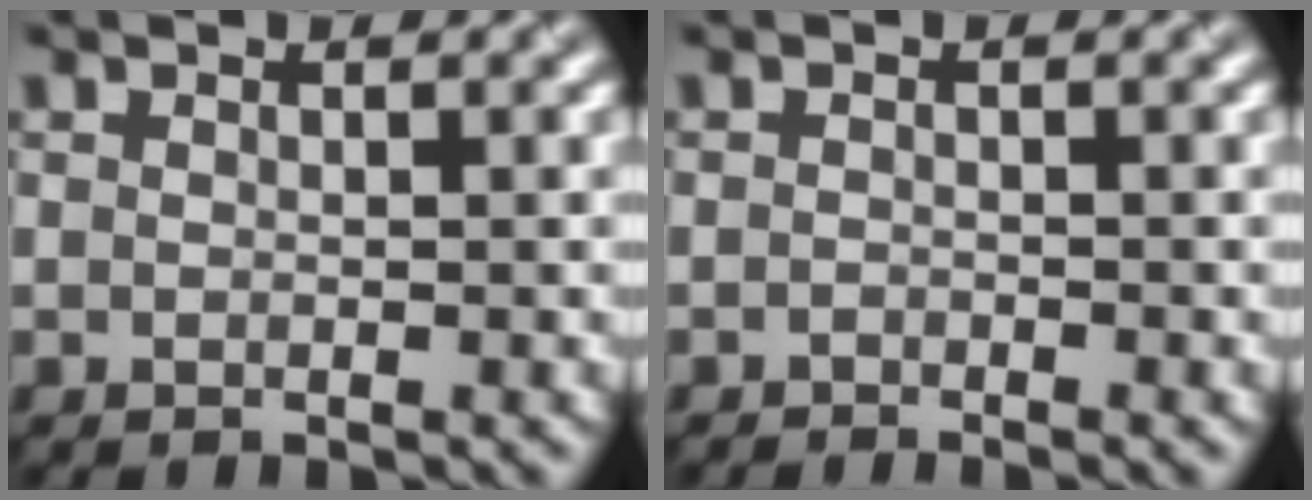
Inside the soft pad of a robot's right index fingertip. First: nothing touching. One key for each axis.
{"total": 1.1, "fx": -1.1, "fy": -0.1, "fz": 0.2, "tx": -0.004, "ty": 0.000, "tz": -0.023}